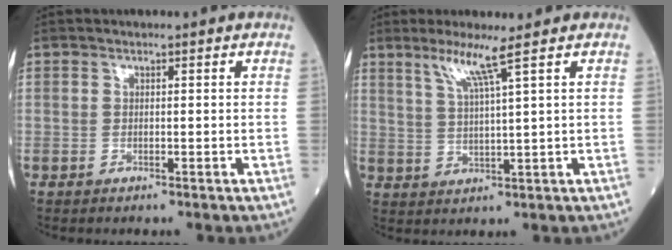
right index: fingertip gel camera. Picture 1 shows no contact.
{"total": 5.2, "force": [3.2, -1.1, 4.0], "torque": [-0.080, -0.007, 0.065]}